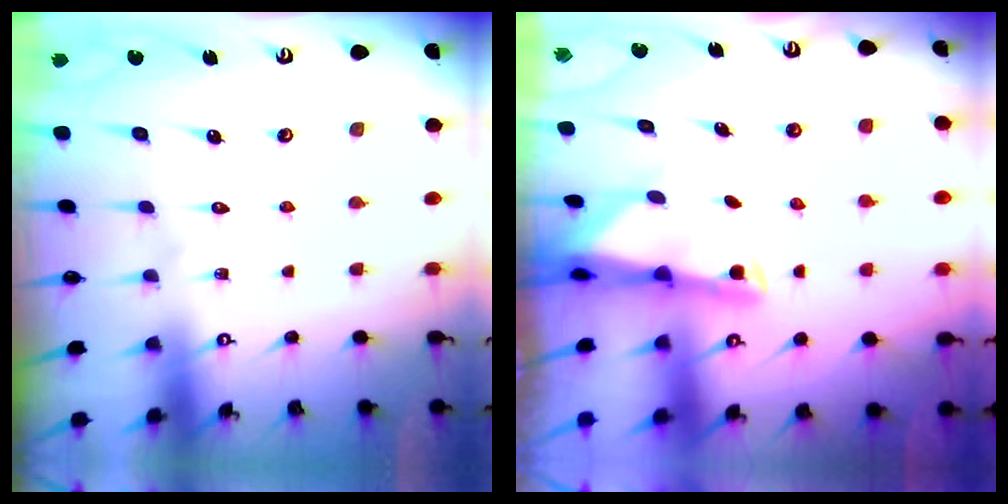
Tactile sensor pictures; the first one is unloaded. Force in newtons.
{"total": 2.4, "press": 2.4, "slide": 0.5}